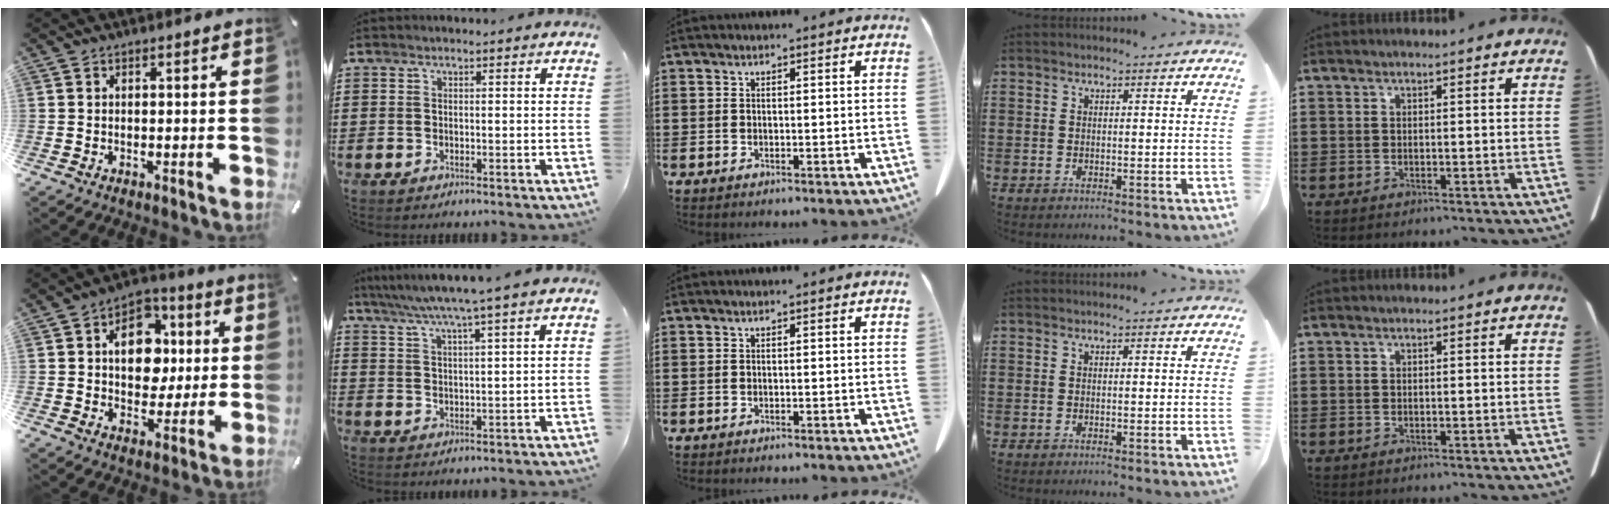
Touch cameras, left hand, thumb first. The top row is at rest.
{"thumb": {"total": 12.6, "force": [1.7, 9.9, 7.7], "torque": [-0.105, 0.009, 0.034]}, "index": {"total": 5.5, "force": [4.5, -1.0, 3.1], "torque": [-0.074, -0.020, 0.074]}}